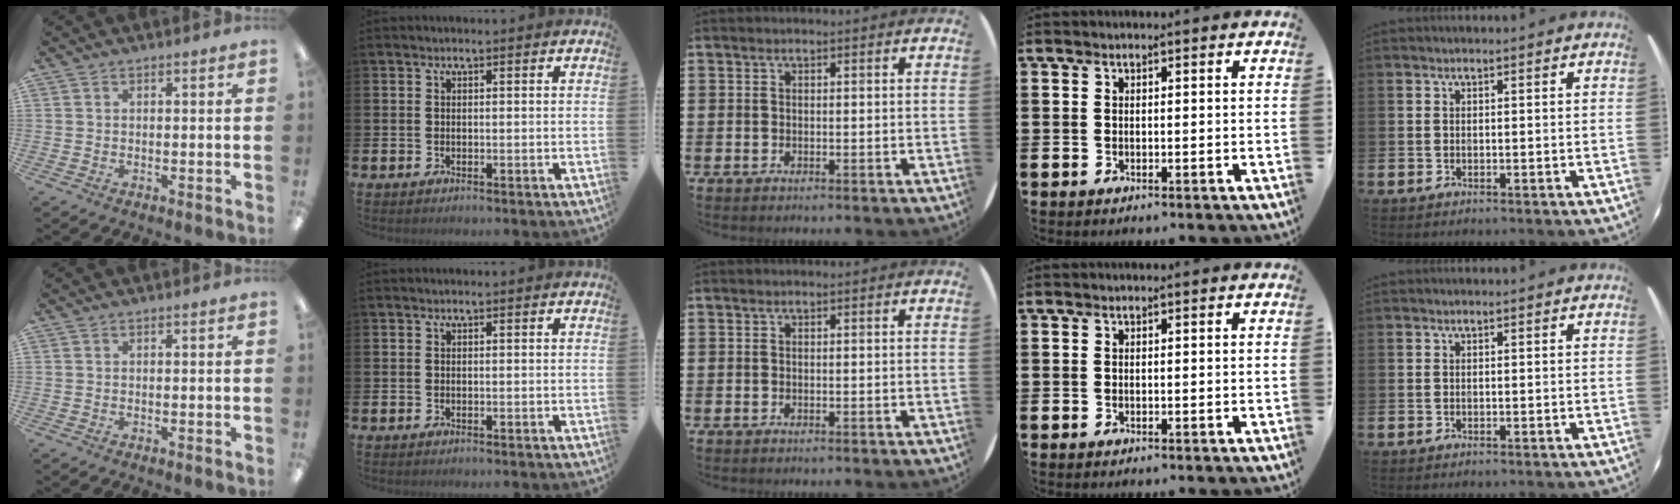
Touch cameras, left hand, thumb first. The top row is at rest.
{}